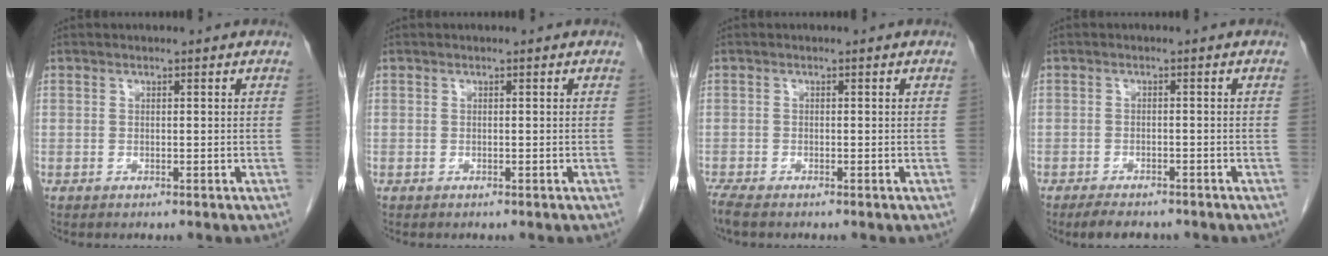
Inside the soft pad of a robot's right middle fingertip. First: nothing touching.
{"total": 0.0}
{"total": 2.5, "force": [-2.1, 0.4, 1.3], "torque": [-0.032, -0.009, -0.040]}
{"total": 5.2, "force": [-4.3, 1.8, 2.3], "torque": [-0.036, -0.007, -0.061]}